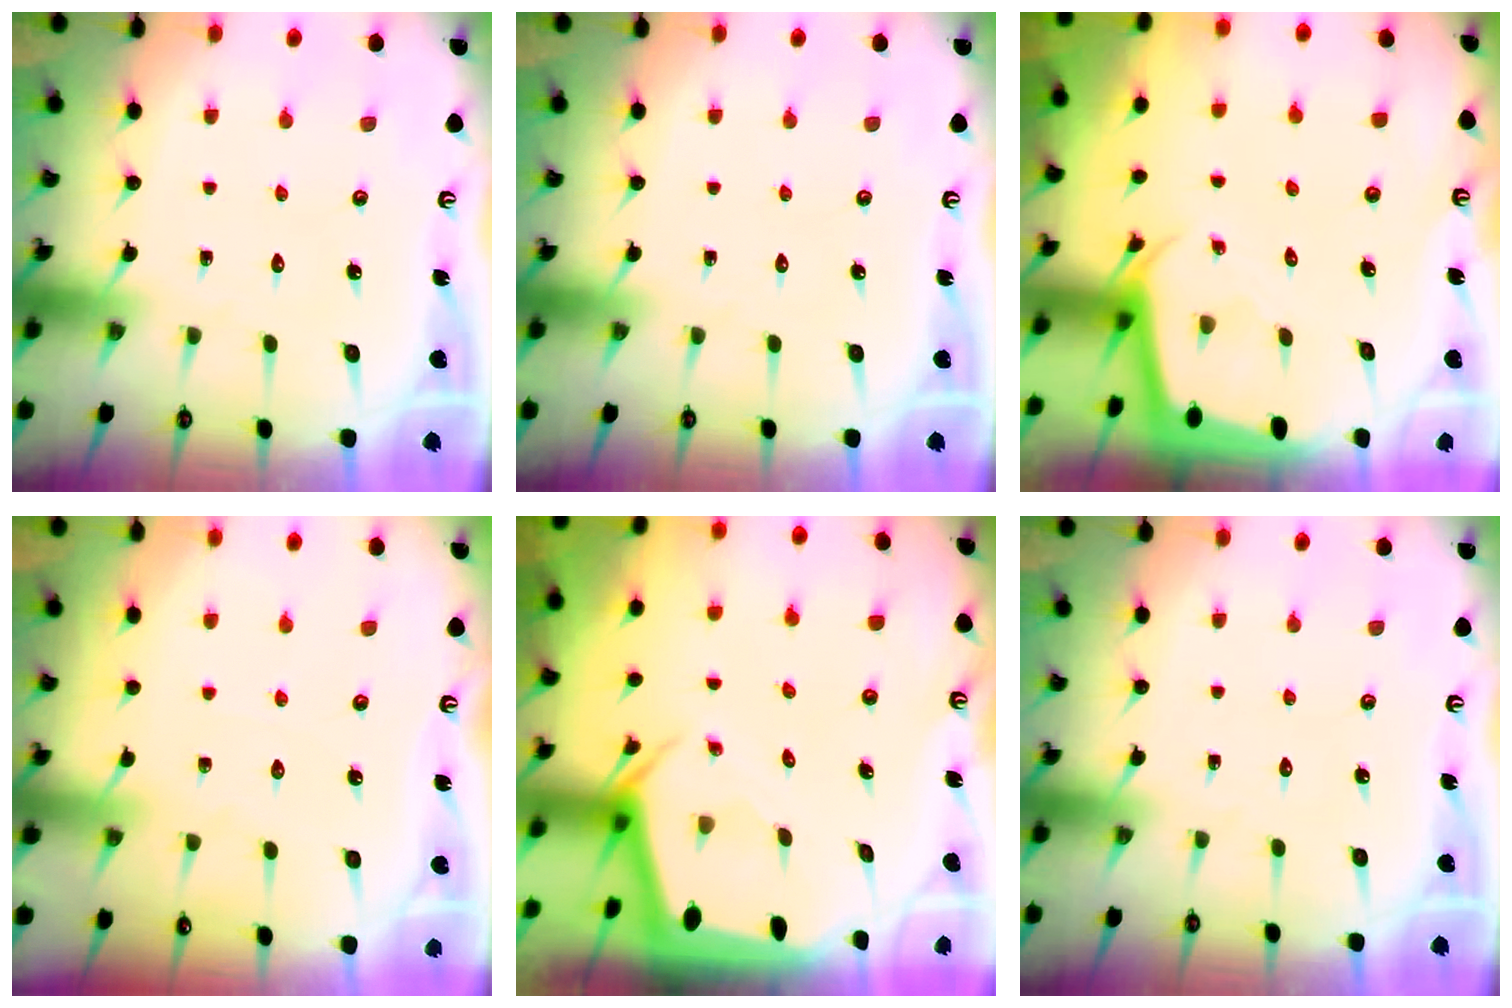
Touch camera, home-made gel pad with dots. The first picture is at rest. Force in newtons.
{"total": 0.0}
{"total": 2.2, "press": 2.2, "slide": 0.1}
{"total": 2.9, "press": 2.8, "slide": 0.5}
{"total": 3.1, "press": 3.1, "slide": 0.3}
{"total": 0.0}